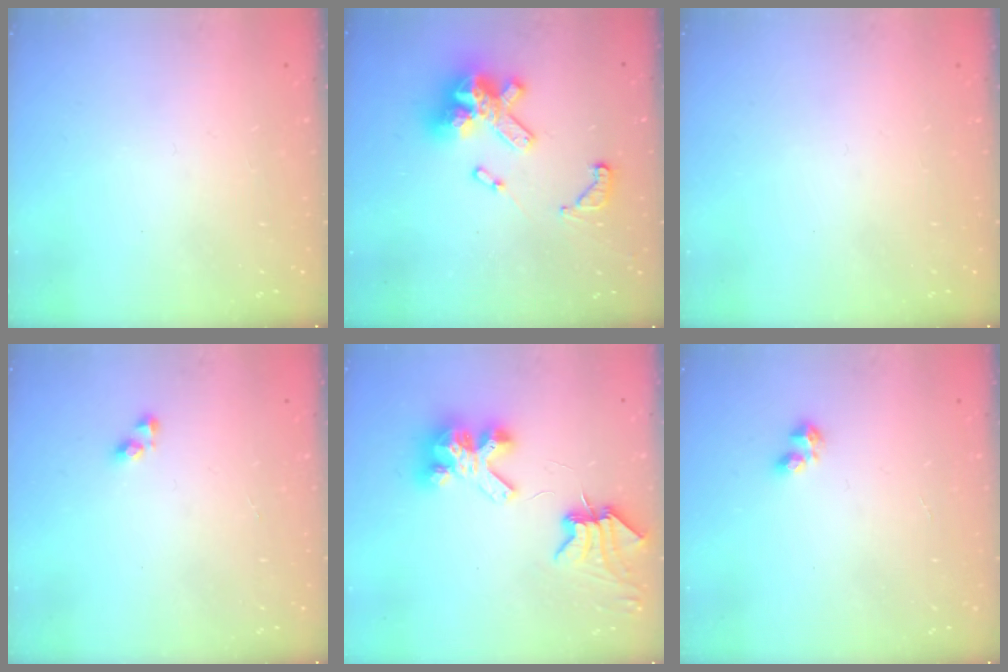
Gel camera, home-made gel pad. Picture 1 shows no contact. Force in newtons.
{"total": 18.8, "press": 18.8, "slide": 1.4}
{"total": 0.0}
{"total": 3.8, "press": 3.7, "slide": 0.6}
{"total": 8.0, "press": 7.9, "slide": 1.0}
{"total": 2.9, "press": 2.8, "slide": 0.5}